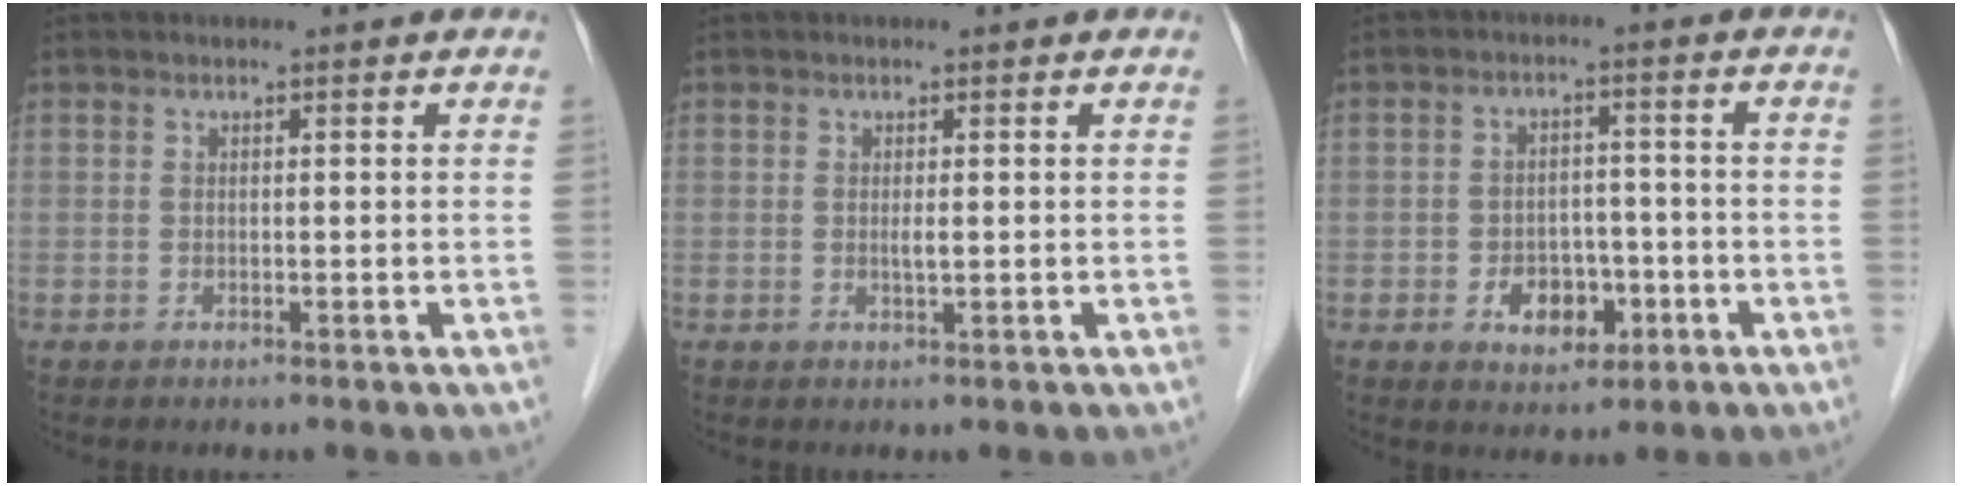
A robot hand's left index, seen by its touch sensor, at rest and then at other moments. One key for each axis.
{"total": 0.9, "fx": 0.1, "fy": 0.1, "fz": 0.9, "tx": -0.020, "ty": -0.002, "tz": 0.000}
{"total": 5.9, "fx": -2.3, "fy": 4.0, "fz": 3.7, "tx": -0.059, "ty": 0.009, "tz": -0.028}